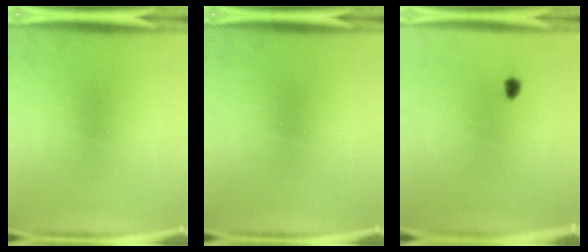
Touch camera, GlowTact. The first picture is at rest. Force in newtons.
{"total": 0.0}
{"total": 1.7}